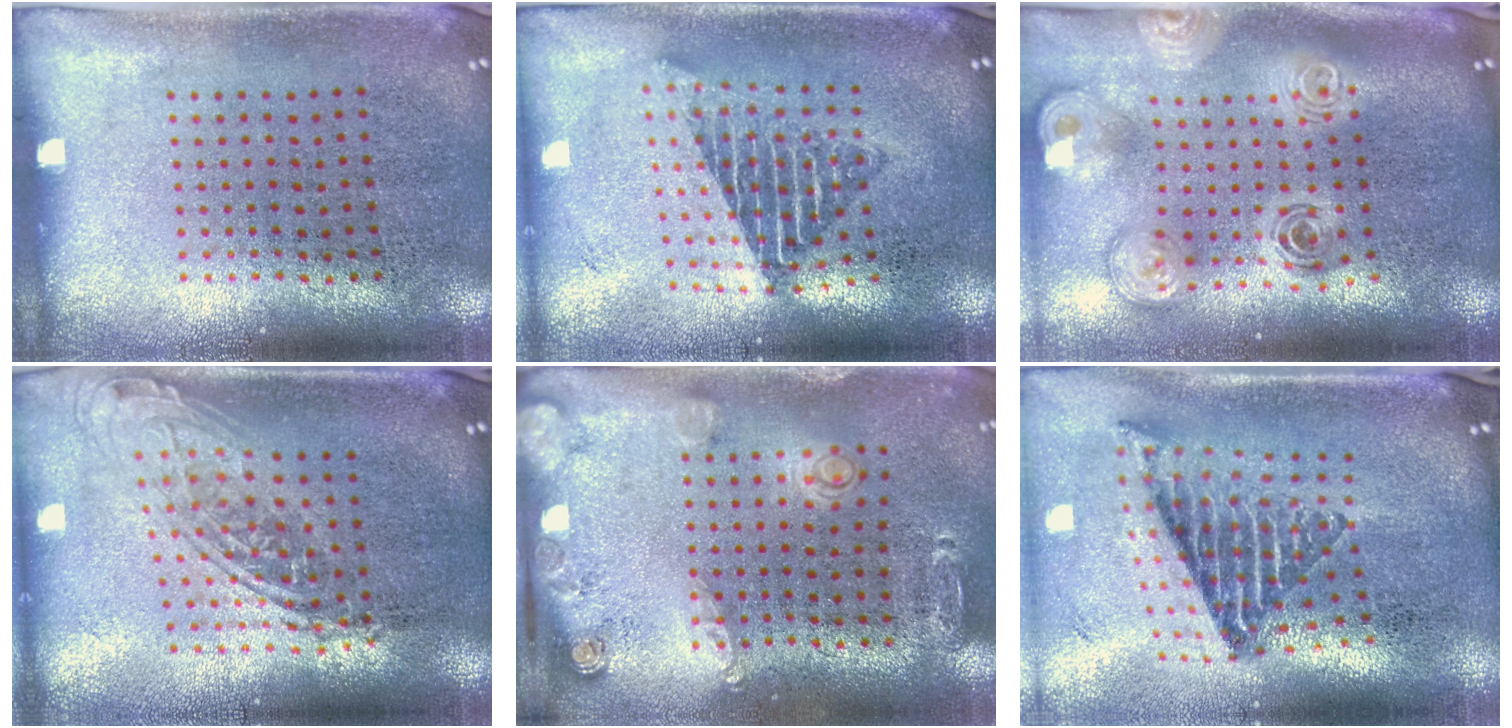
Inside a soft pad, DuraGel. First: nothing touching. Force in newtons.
{"total": 1.7, "press": 1.4, "slide": 1.0}
{"total": 2.8, "press": 2.1, "slide": 1.9}
{"total": 1.9, "press": 1.4, "slide": 1.2}
{"total": 1.4, "press": 1.4, "slide": 0.4}
{"total": 1.9, "press": 1.3, "slide": 1.5}